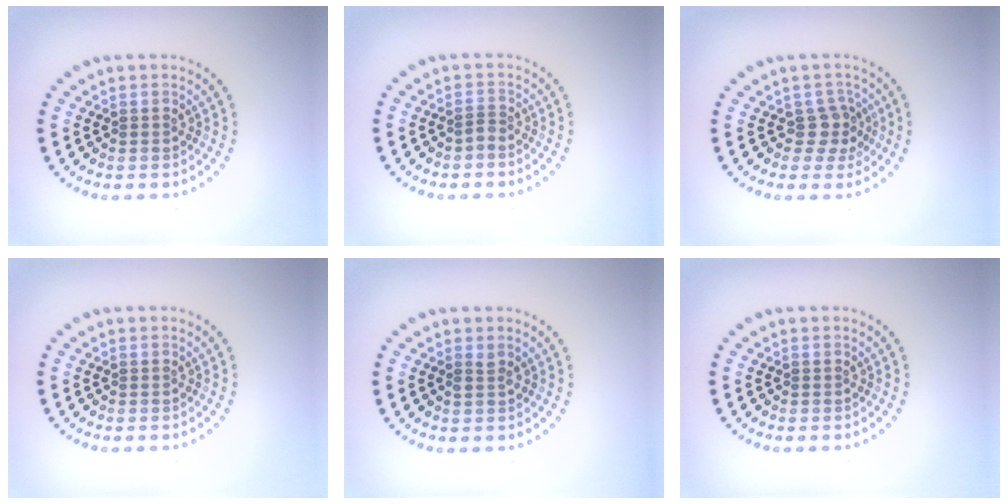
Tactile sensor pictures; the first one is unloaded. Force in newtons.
{"total": 0.7, "press": 0.4, "slide": 0.6}
{"total": 2.1, "press": 1.7, "slide": 1.2}
{"total": 0.0}
{"total": 0.6, "press": 0.6, "slide": 0.2}
{"total": 0.0}